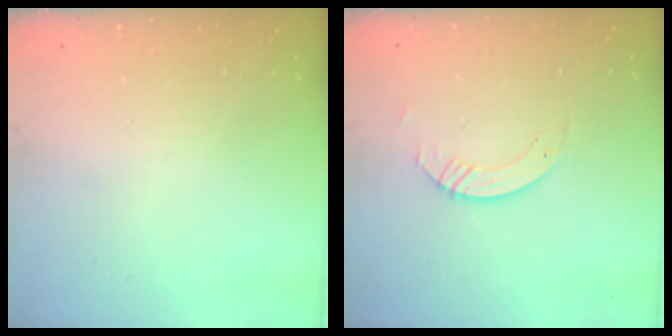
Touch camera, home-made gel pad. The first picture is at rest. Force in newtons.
{"total": 3.6, "press": 3.5, "slide": 0.4}